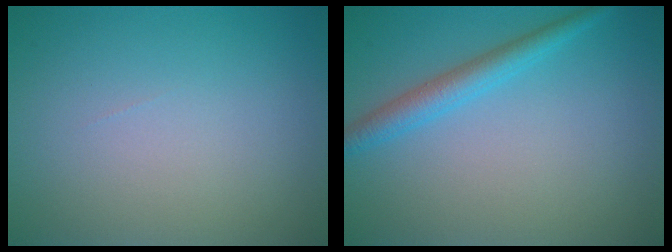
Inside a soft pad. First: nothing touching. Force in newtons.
{"total": 2.7, "press": 2.7, "slide": 0.2}